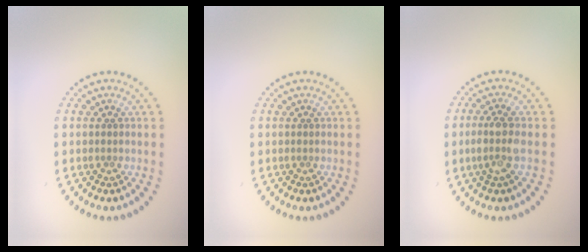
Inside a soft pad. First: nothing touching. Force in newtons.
{"total": 0.0}
{"total": 2.5, "press": 2.0, "slide": 1.5}